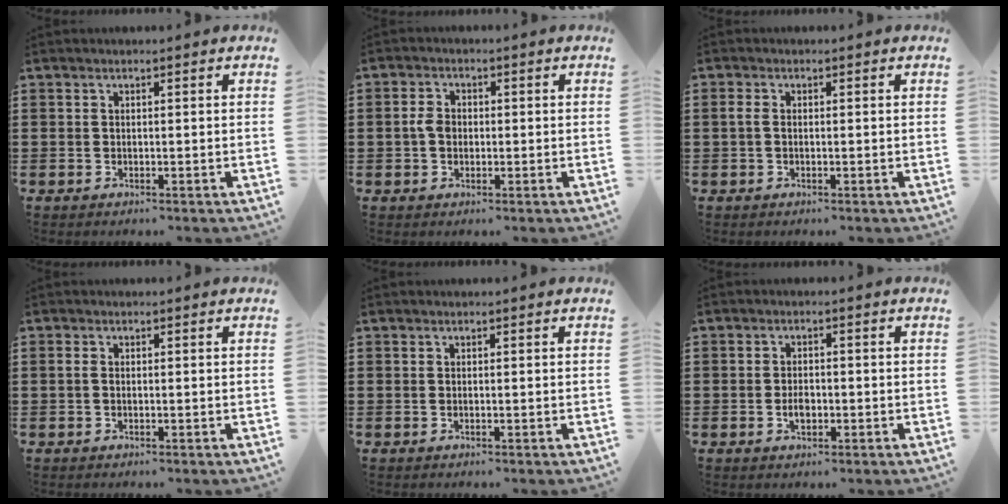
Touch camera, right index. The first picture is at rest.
{"total": 2.1, "force": [-0.3, 1.5, 1.4], "torque": [-0.029, 0.004, -0.006]}
{"total": 1.2, "force": [-0.3, 0.6, 1.0], "torque": [-0.028, -0.002, -0.009]}
{"total": 0.8, "force": [-0.3, 0.4, 0.6], "torque": [-0.021, -0.002, -0.009]}
{"total": 0.0}
{"total": 2.1, "force": [-0.6, 1.5, 1.4], "torque": [-0.028, 0.002, -0.011]}